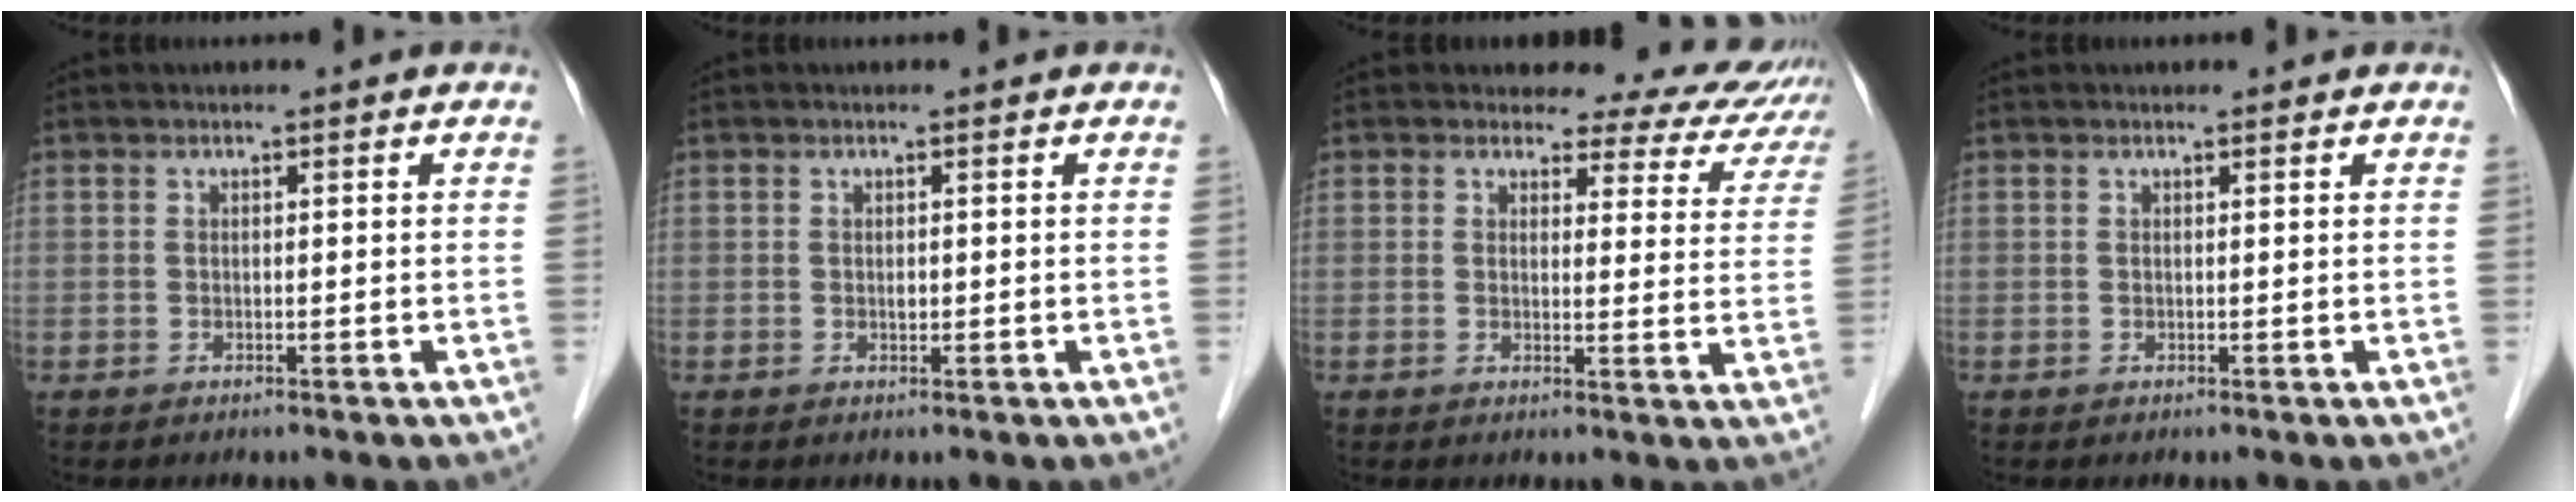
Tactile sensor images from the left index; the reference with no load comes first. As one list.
[{"total": 0.6, "force": [0.0, 0.4, 0.4], "torque": [-0.008, 0.000, -0.001]}, {"total": 10.5, "force": [9.3, 4.3, 2.3], "torque": [0.004, -0.015, 0.071]}, {"total": 0.7, "force": [0.7, 0.2, 0.2], "torque": [-0.009, 0.006, 0.009]}]